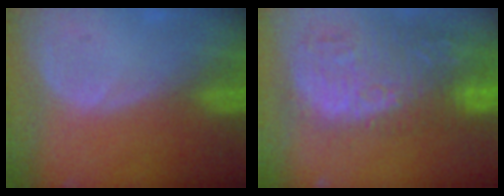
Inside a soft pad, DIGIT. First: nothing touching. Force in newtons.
{"total": 14.6, "press": 12.6, "slide": 7.5}